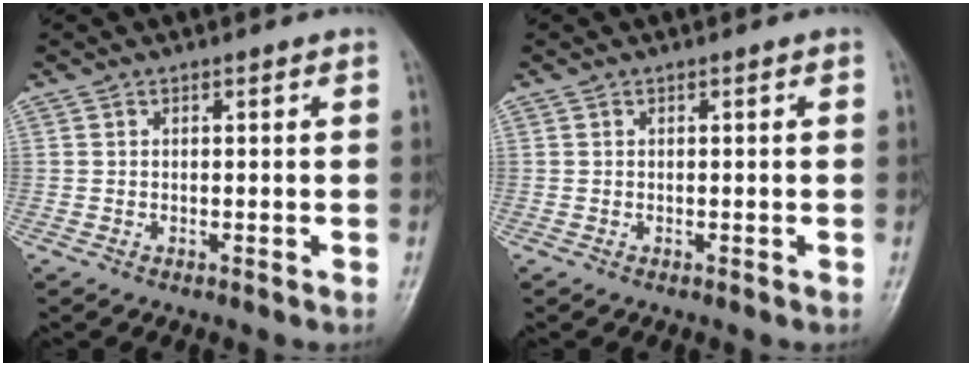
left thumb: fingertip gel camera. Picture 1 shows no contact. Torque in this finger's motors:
{"motor_torque": [0.00, 0.00, 0.00, 0.00, 0.00]}